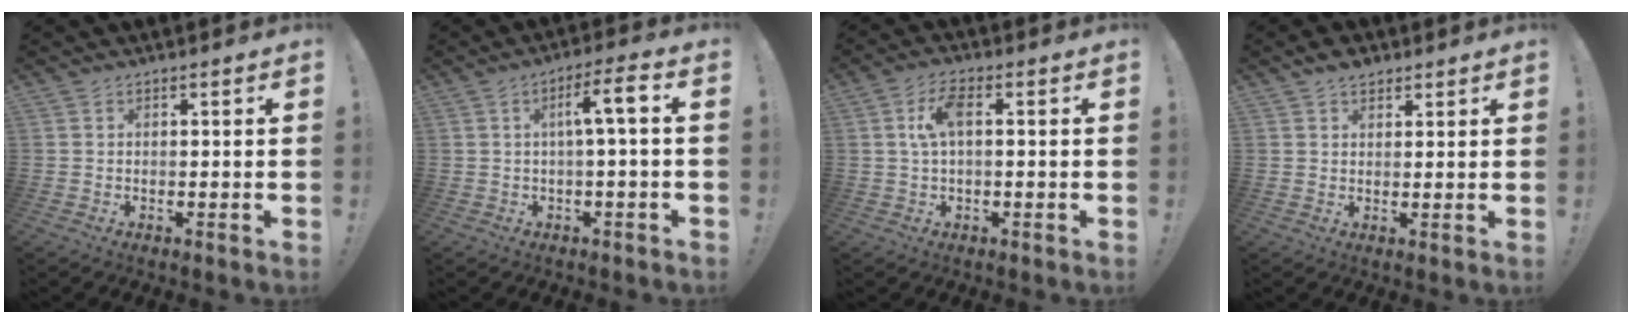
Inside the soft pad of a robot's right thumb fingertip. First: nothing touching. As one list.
[{"total": 6.9, "force": [0.6, 0.7, 6.8], "torque": [-0.114, 0.005, 0.001]}, {"total": 6.5, "force": [0.9, 3.0, 5.8], "torque": [-0.105, 0.012, 0.013]}, {"total": 4.3, "force": [3.4, 2.4, 1.2], "torque": [-0.015, -0.012, 0.061]}]